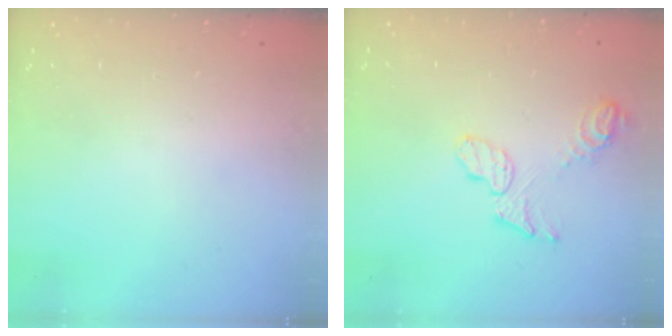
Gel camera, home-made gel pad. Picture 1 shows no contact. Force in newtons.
{"total": 7.8, "press": 7.7, "slide": 0.3}